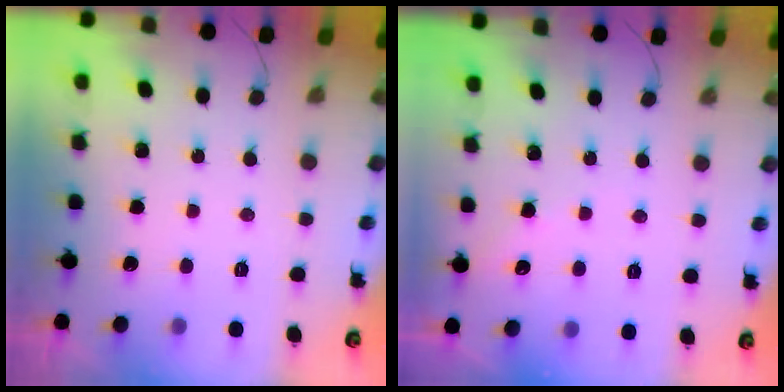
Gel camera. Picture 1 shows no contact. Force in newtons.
{"total": 3.0, "press": 3.0, "slide": 0.4}